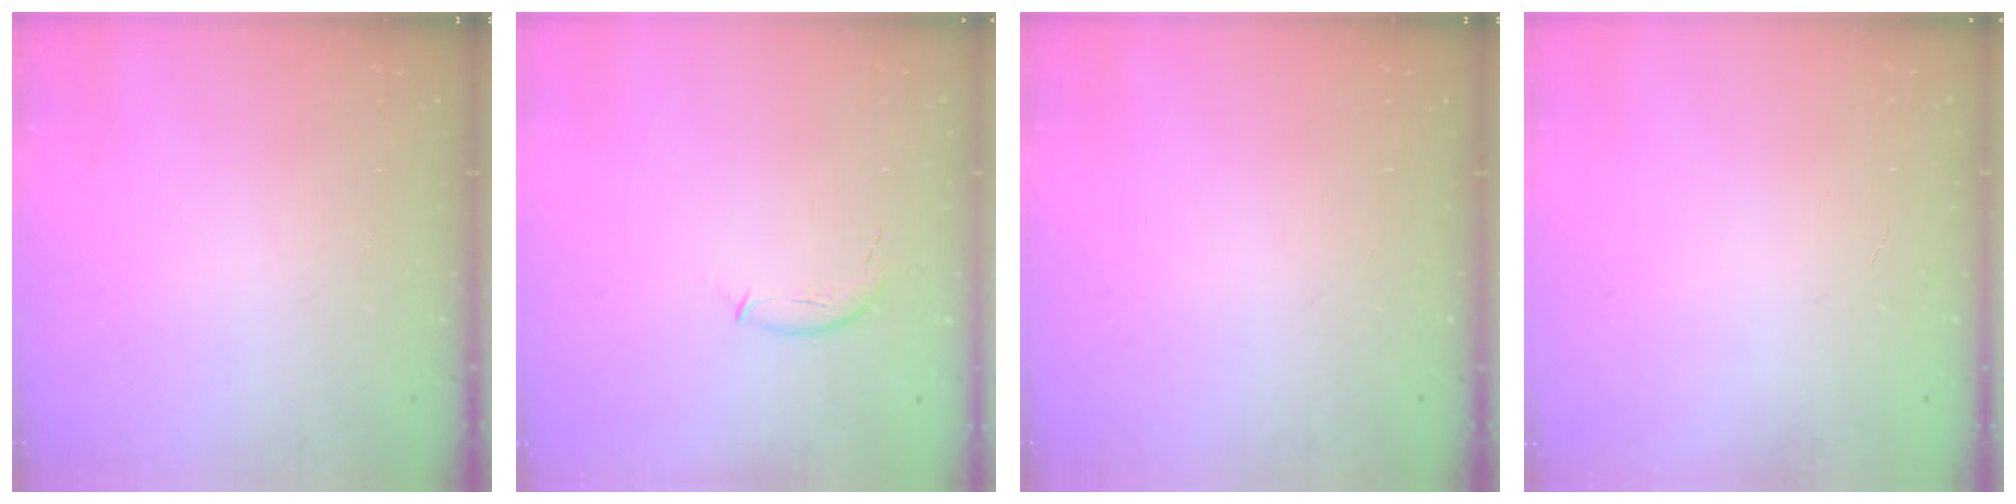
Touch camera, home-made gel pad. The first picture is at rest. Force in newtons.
{"total": 7.4, "press": 7.3, "slide": 1.2}
{"total": 0.0}
{"total": 0.0}